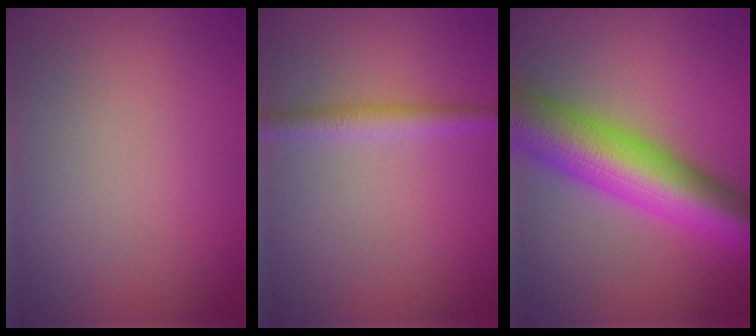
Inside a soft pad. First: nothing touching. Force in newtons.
{"total": 2.3, "press": 2.3, "slide": 0.0}
{"total": 11.2, "press": 11.2, "slide": 0.2}